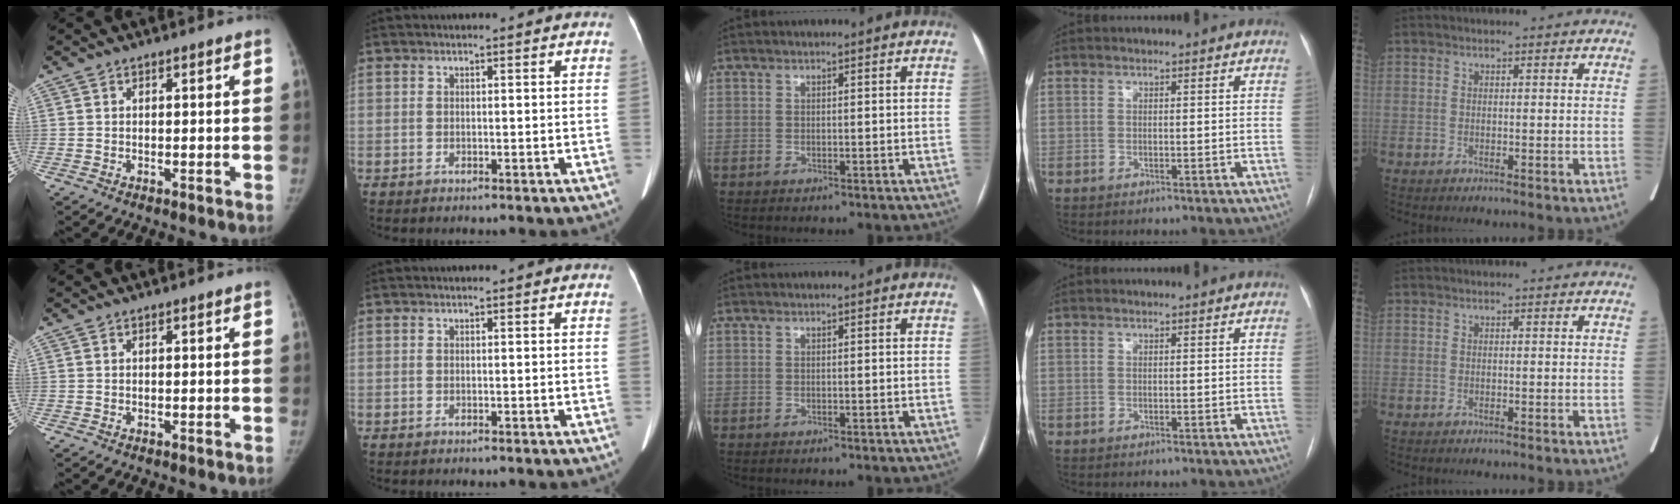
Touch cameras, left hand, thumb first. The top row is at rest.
{}